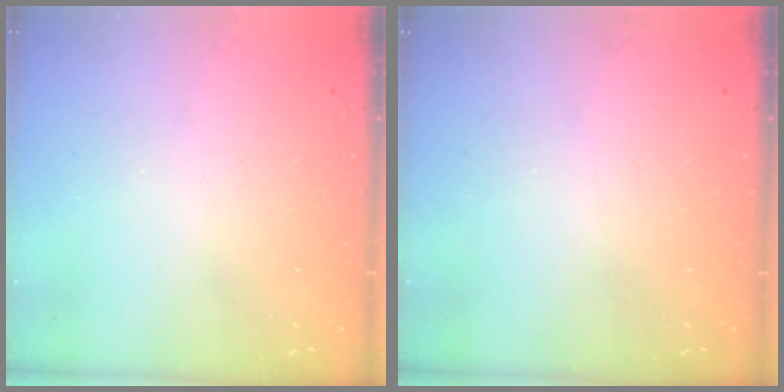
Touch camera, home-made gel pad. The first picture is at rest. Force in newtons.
{"total": 0.0}